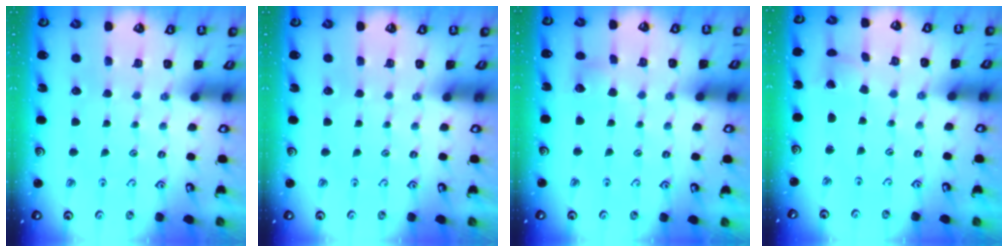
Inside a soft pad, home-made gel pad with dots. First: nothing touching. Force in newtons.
{"total": 0.0}
{"total": 5.0, "press": 4.9, "slide": 0.5}
{"total": 1.1, "press": 1.1, "slide": 0.0}